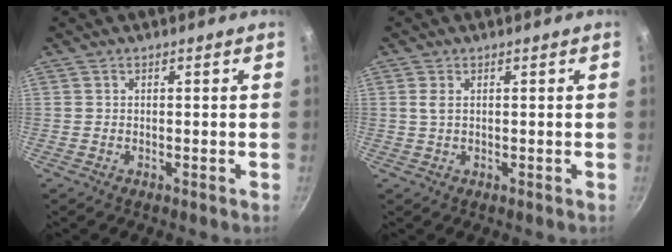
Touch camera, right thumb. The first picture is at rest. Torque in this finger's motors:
{"motor_torque": [0.00, -0.04, 0.43, -0.08, 0.00]}